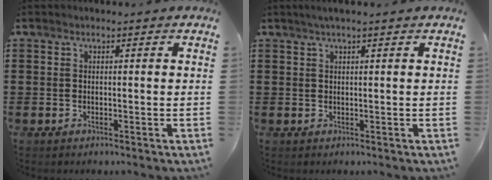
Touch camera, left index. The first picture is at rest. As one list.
[{"total": 1.4, "force": [0.9, -0.1, 1.1], "torque": [-0.021, 0.000, 0.016]}]